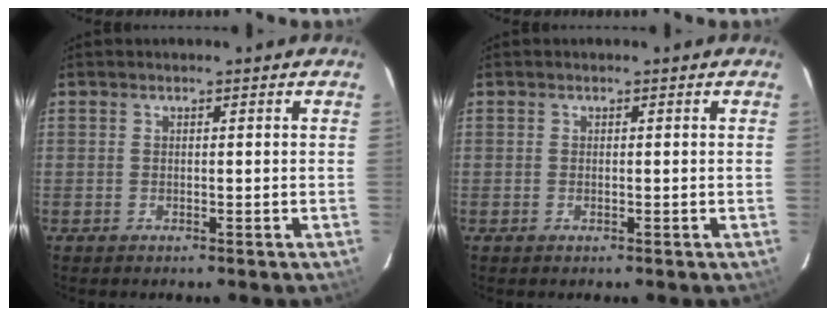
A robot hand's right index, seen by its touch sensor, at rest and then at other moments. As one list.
[{"total": 0.6, "force": [-0.1, 0.4, 0.4], "torque": [-0.007, 0.000, -0.003]}]